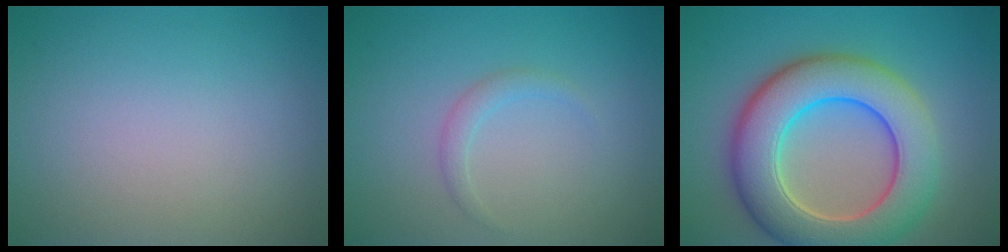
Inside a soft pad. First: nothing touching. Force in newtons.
{"total": 1.2, "press": 1.1, "slide": 0.1}
{"total": 10.1, "press": 10.1, "slide": 0.6}